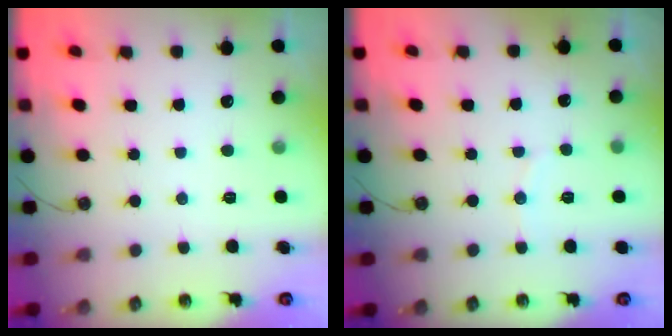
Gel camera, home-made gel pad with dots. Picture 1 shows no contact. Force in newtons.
{"total": 3.8, "press": 3.7, "slide": 1.0}